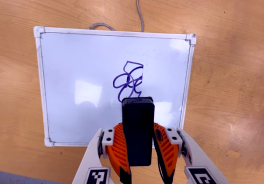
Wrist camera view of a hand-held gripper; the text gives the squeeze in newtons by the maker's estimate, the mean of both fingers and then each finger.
{"total": 6.8, "left": 5.6, "right": 8.1}